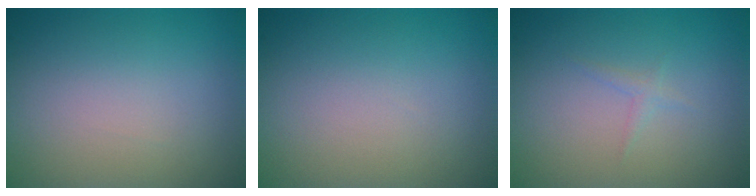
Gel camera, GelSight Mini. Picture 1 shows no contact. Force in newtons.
{"total": 0.0}
{"total": 0.7, "press": 0.7, "slide": 0.0}